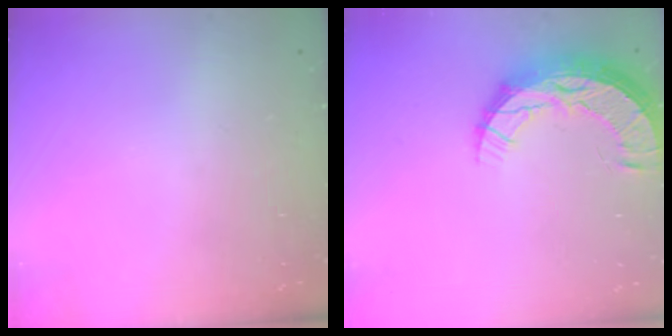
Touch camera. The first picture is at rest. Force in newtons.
{"total": 13.0, "press": 13.0, "slide": 0.9}